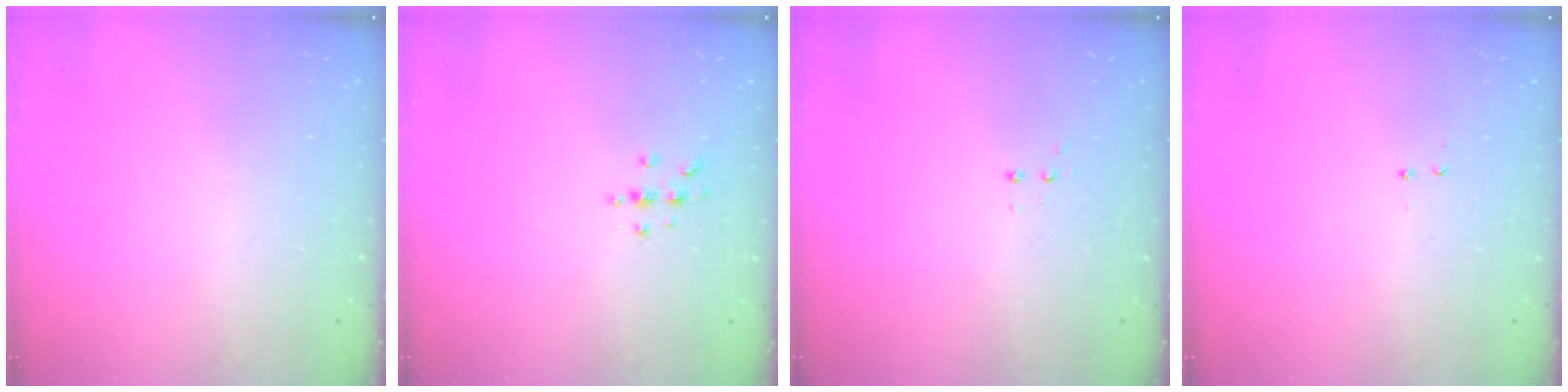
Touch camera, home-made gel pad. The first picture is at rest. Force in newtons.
{"total": 3.0, "press": 3.0, "slide": 0.4}
{"total": 2.8, "press": 2.8, "slide": 0.5}
{"total": 3.5, "press": 3.5, "slide": 0.5}